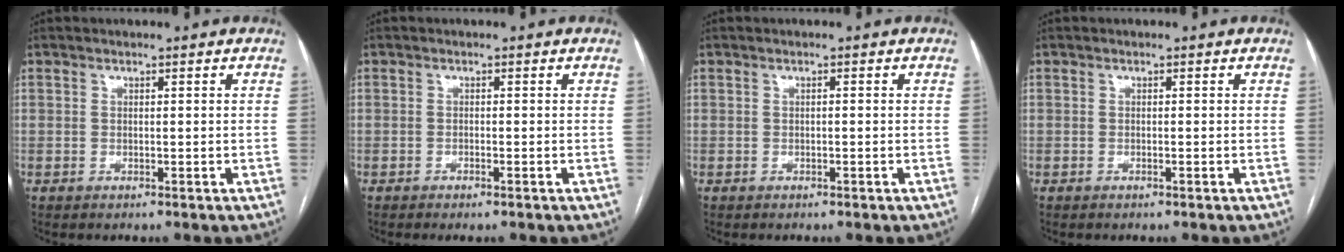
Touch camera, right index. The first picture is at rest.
{"total": 1.1, "force": [-0.8, 0.0, 0.7], "torque": [-0.015, -0.002, -0.013]}
{"total": 0.0}
{"total": 0.0}